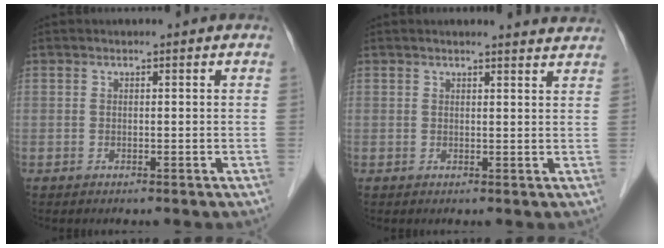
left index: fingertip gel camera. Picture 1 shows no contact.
{"total": 4.7, "force": [4.6, 0.0, 1.0], "torque": [-0.017, -0.003, 0.036]}